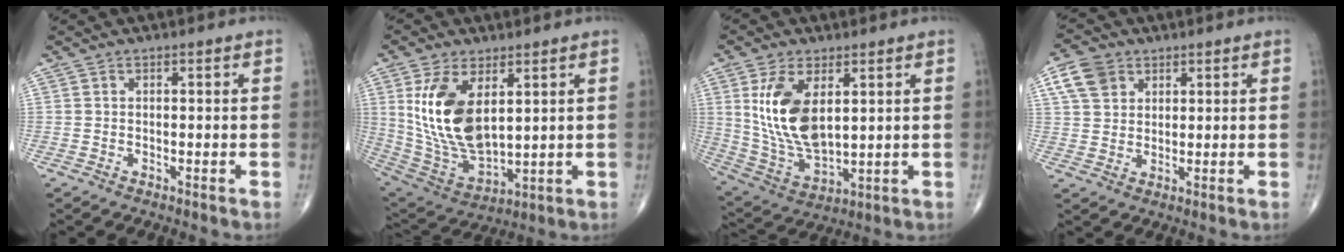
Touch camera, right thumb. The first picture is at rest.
{"total": 16.5, "force": [4.5, 8.5, 13.4], "torque": [-0.251, -0.024, 0.107]}
{"total": 14.4, "force": [3.8, 7.4, 11.8], "torque": [-0.225, -0.023, 0.091]}
{"total": 6.5, "force": [3.0, 4.9, 3.0], "torque": [-0.040, -0.002, 0.057]}